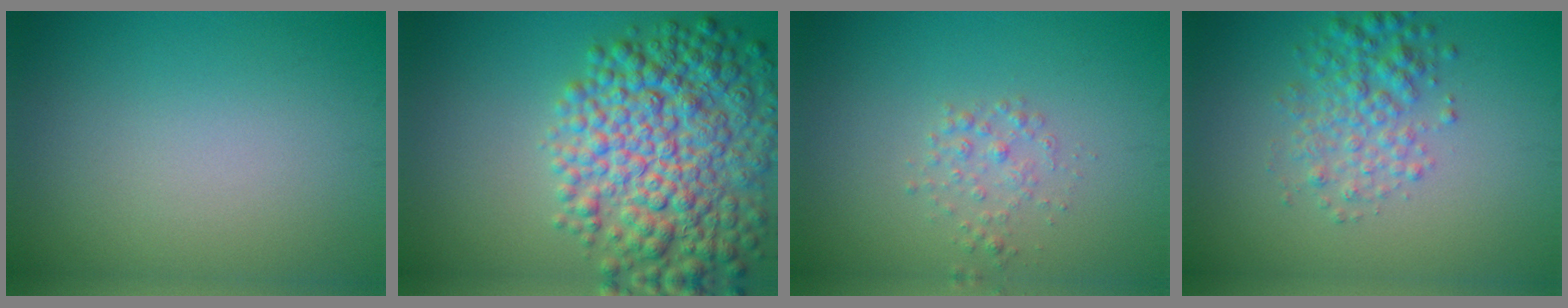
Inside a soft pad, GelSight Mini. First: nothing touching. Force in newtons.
{"total": 10.0, "press": 10.0, "slide": 0.3}
{"total": 1.5, "press": 1.5, "slide": 0.0}
{"total": 3.4, "press": 3.4, "slide": 0.0}